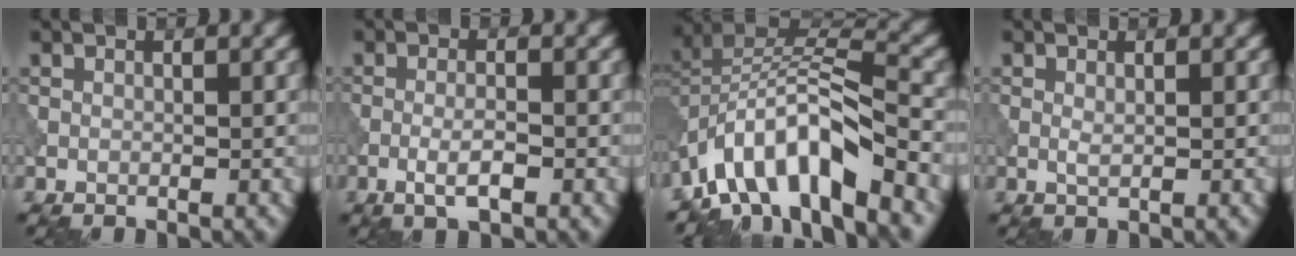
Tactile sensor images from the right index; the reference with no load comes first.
{"total": 2.6, "force": [-1.1, 0.5, 2.3], "torque": [-0.045, 0.002, -0.023]}
{"total": 10.7, "force": [-6.4, 3.7, 7.6], "torque": [-0.127, 0.007, -0.132]}
{"total": 0.7, "force": [0.1, 0.1, 0.7], "torque": [-0.016, 0.000, 0.002]}